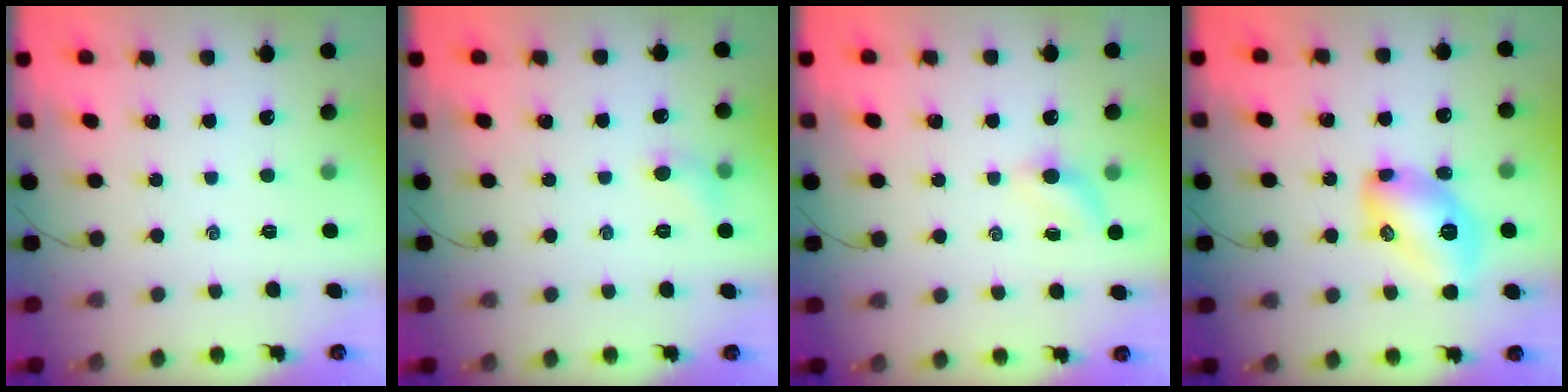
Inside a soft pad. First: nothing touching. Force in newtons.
{"total": 5.4, "press": 5.2, "slide": 1.7}
{"total": 4.8, "press": 4.6, "slide": 1.6}
{"total": 12.1, "press": 12.1, "slide": 0.8}